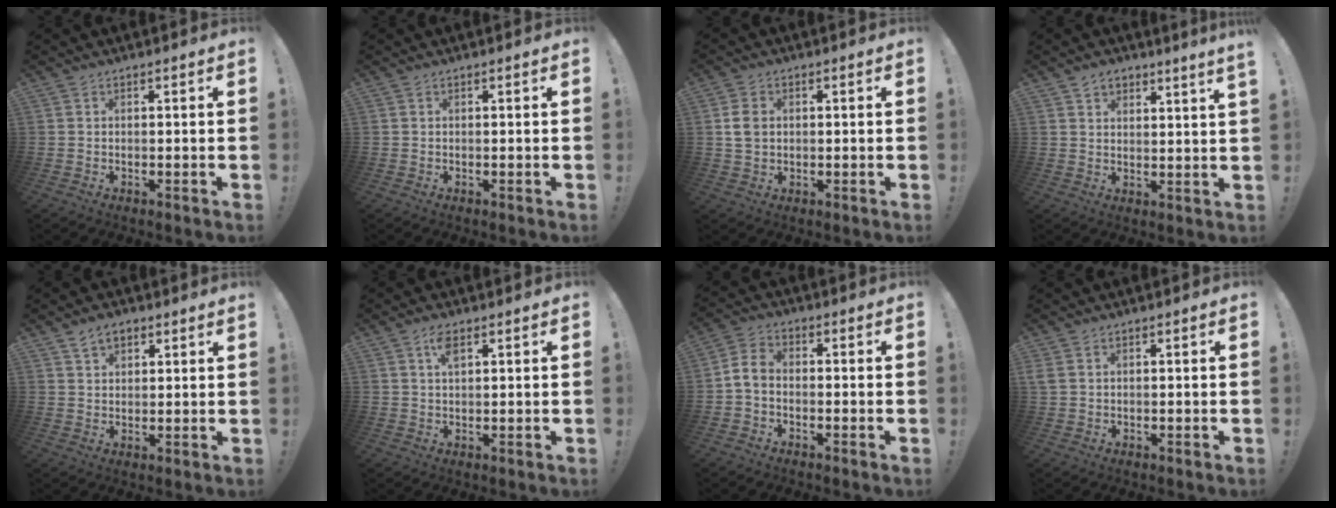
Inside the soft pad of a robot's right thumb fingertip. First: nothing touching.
{"total": 0.0}
{"total": 5.1, "force": [0.6, 3.9, 3.2], "torque": [-0.053, 0.005, 0.012]}
{"total": 3.7, "force": [3.2, 0.4, 1.8], "torque": [-0.026, -0.019, 0.055]}
{"total": 4.3, "force": [3.1, 2.2, 2.1], "torque": [-0.040, -0.008, 0.057]}
{"total": 3.9, "force": [1.9, 1.6, 3.0], "torque": [-0.056, 0.000, 0.032]}
{"total": 5.1, "force": [-1.6, 3.4, 3.4], "torque": [-0.078, 0.016, -0.026]}
{"total": 1.6, "force": [0.7, 1.0, 1.0], "torque": [-0.030, 0.006, 0.016]}